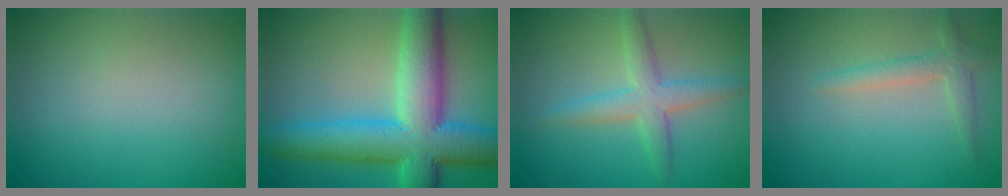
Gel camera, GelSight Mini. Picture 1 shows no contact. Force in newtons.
{"total": 11.1, "press": 11.1, "slide": 0.2}
{"total": 3.5, "press": 3.5, "slide": 0.2}
{"total": 2.0, "press": 2.0, "slide": 0.2}